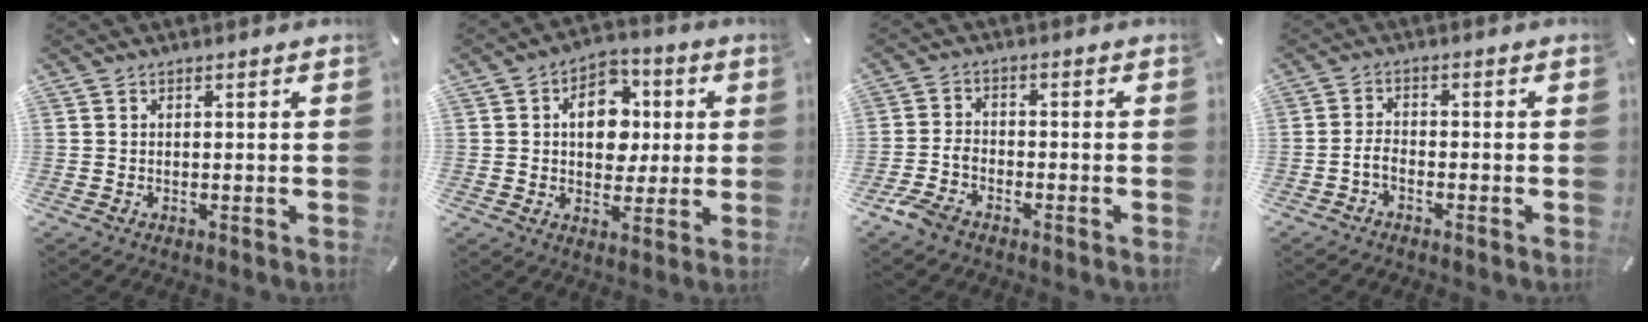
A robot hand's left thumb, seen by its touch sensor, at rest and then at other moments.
{"total": 11.1, "force": [1.3, 8.7, 6.9], "torque": [-0.087, 0.008, 0.021]}
{"total": 4.8, "force": [-3.3, 2.9, 2.0], "torque": [-0.051, 0.015, -0.065]}
{"total": 2.8, "force": [-1.6, 1.3, 1.9], "torque": [-0.048, 0.003, -0.033]}